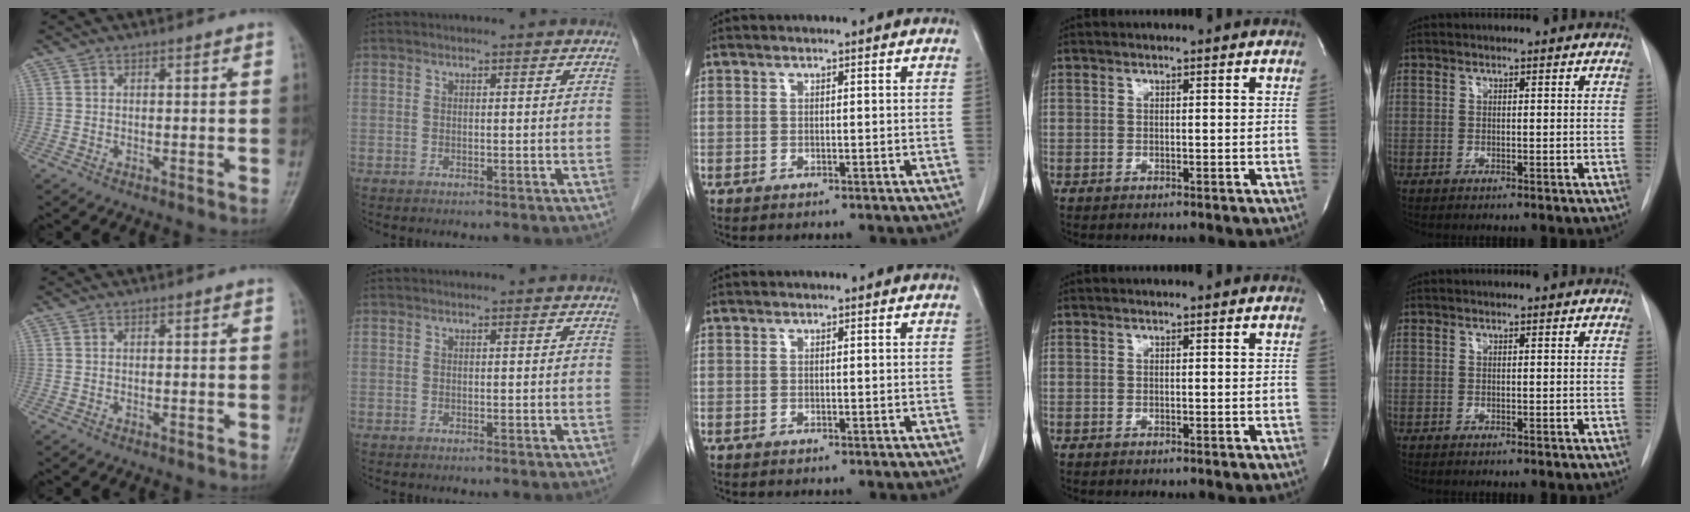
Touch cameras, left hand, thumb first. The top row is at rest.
{}